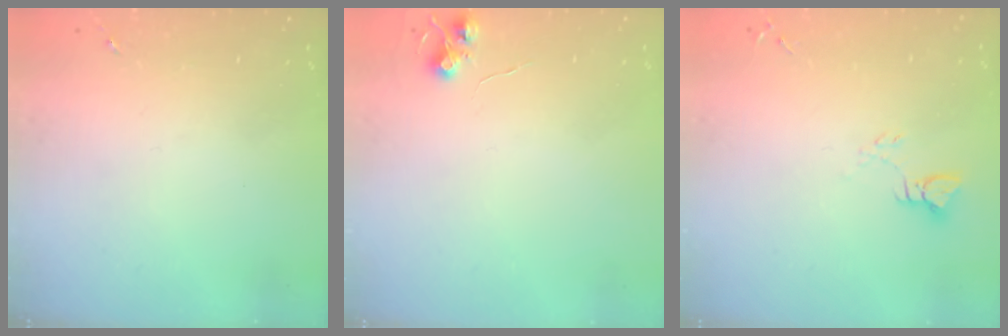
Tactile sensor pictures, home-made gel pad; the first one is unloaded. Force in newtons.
{"total": 5.5, "press": 5.5, "slide": 0.5}
{"total": 2.8, "press": 2.8, "slide": 0.2}